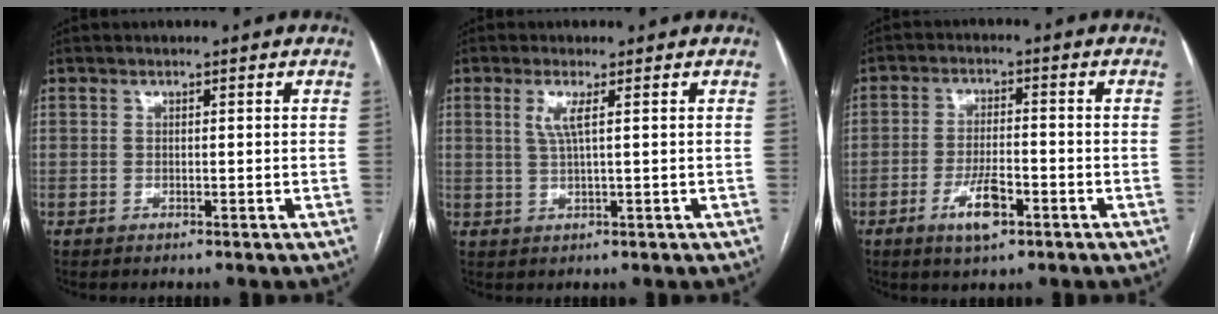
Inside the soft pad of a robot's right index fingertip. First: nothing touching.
{"total": 3.0, "force": [1.0, 0.0, 2.8], "torque": [-0.066, -0.001, 0.022]}
{"total": 5.8, "force": [-2.6, 2.0, 4.8], "torque": [-0.091, -0.003, -0.039]}